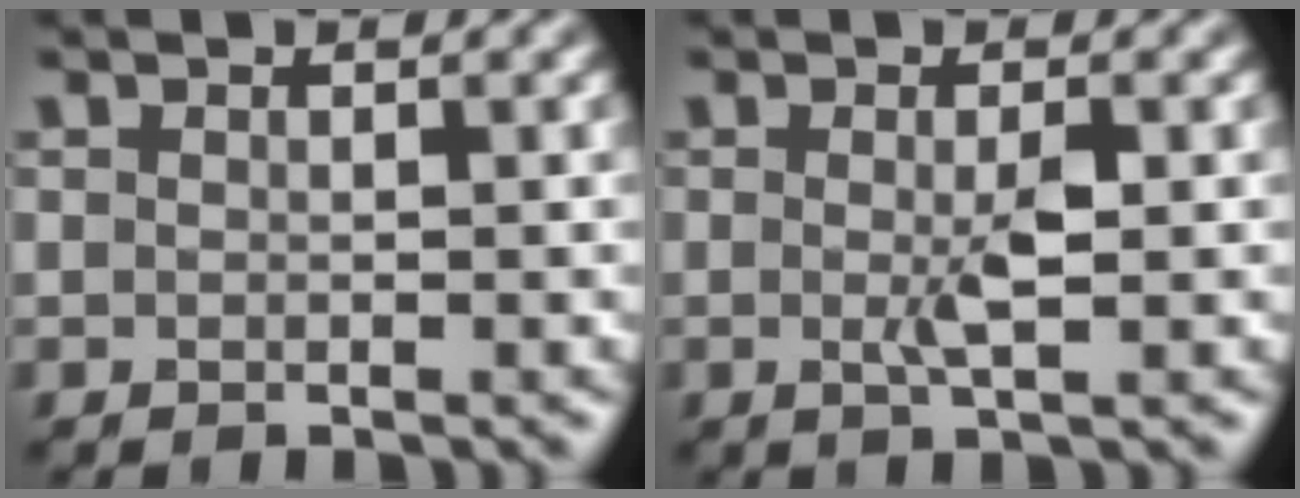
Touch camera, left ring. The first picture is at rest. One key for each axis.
{"total": 2.1, "fx": -0.5, "fy": 0.3, "fz": 2.0, "tx": -0.038, "ty": -0.004, "tz": -0.008}